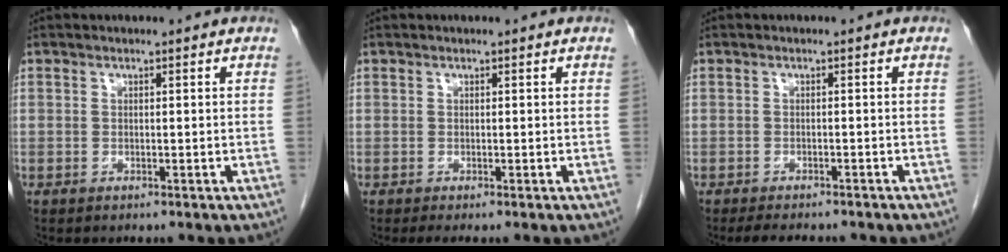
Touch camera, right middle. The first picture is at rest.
{"total": 1.1, "force": [-0.8, 0.0, 0.7], "torque": [-0.010, -0.003, -0.012]}
{"total": 6.5, "force": [-5.6, 1.7, 2.9], "torque": [-0.039, -0.006, -0.073]}